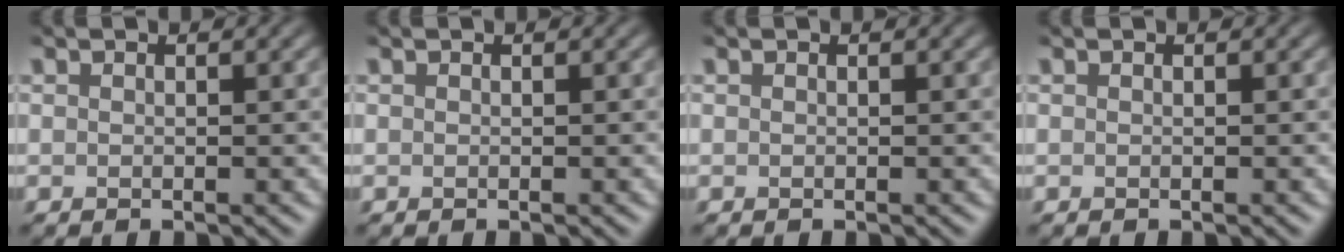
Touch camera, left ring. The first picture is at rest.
{"total": 0.0}
{"total": 0.0}
{"total": 0.0}